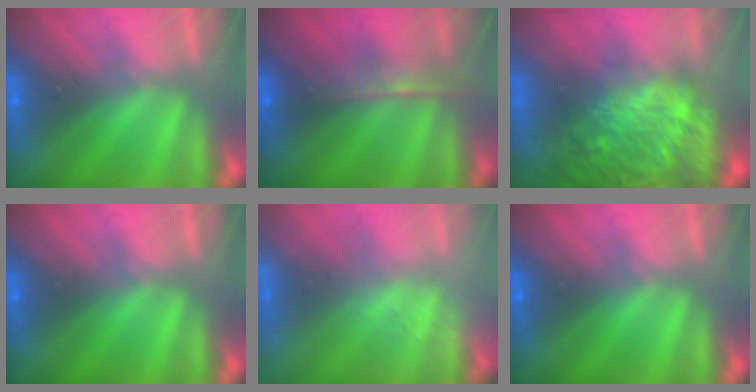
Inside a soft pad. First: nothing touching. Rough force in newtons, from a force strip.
{"total": 6.5}
{"total": 11.1}
{"total": 0.0}
{"total": 2.0}
{"total": 0.0}